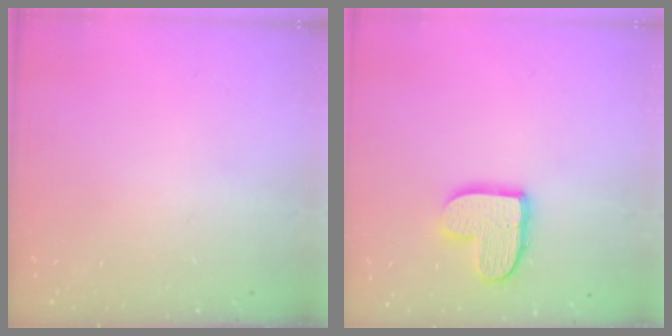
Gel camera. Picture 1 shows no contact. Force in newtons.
{"total": 12.2, "press": 12.2, "slide": 0.8}